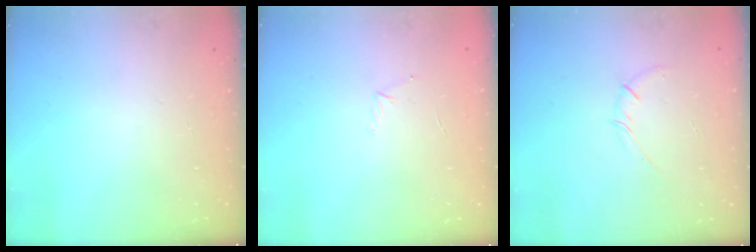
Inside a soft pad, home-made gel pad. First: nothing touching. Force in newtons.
{"total": 3.8, "press": 3.6, "slide": 0.9}
{"total": 4.0, "press": 3.8, "slide": 1.1}